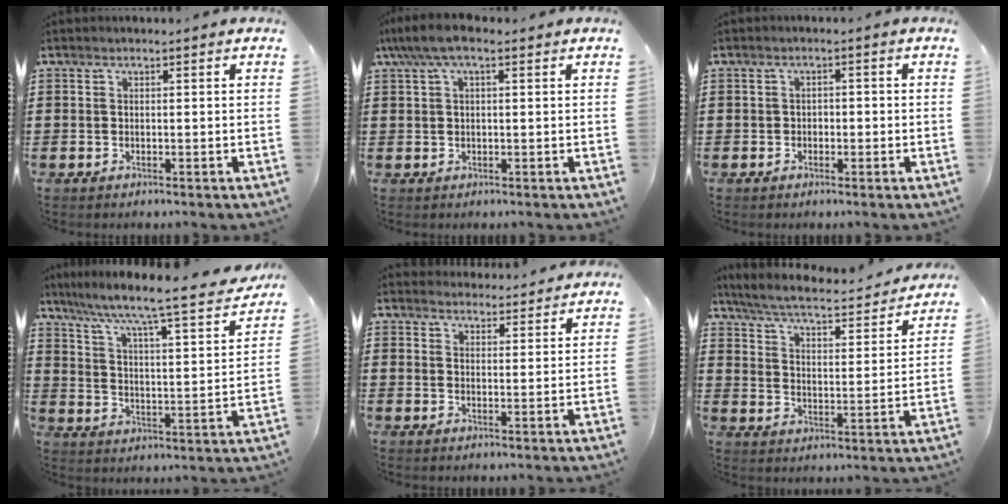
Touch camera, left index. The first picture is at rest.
{"total": 3.8, "force": [1.4, 1.2, 3.3], "torque": [-0.072, 0.006, 0.021]}
{"total": 1.2, "force": [-0.7, 0.9, 0.5], "torque": [-0.014, 0.002, -0.016]}
{"total": 6.2, "force": [5.4, -0.6, 3.1], "torque": [-0.086, -0.053, 0.077]}
{"total": 3.4, "force": [3.4, 0.3, -0.1], "torque": [-0.001, -0.019, 0.063]}
{"total": 4.9, "force": [4.5, 0.0, 1.9], "torque": [-0.061, -0.035, 0.070]}